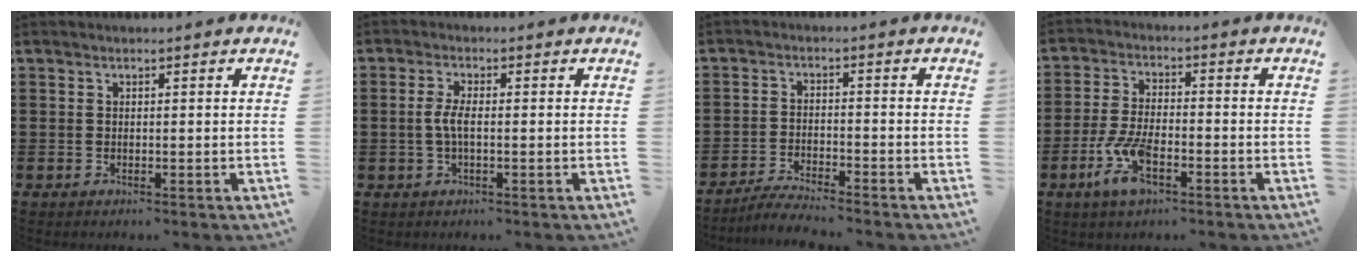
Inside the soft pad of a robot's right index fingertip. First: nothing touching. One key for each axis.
{"total": 3.3, "fx": -0.4, "fy": 0.9, "fz": 3.1, "tx": -0.079, "ty": -0.005, "tz": -0.016}
{"total": 3.6, "fx": -3.5, "fy": -0.1, "fz": 0.7, "tx": -0.014, "ty": 0.003, "tz": -0.071}
{"total": 8.0, "fx": -3.4, "fy": 3.1, "fz": 6.5, "tx": -0.155, "ty": -0.011, "tz": -0.063}